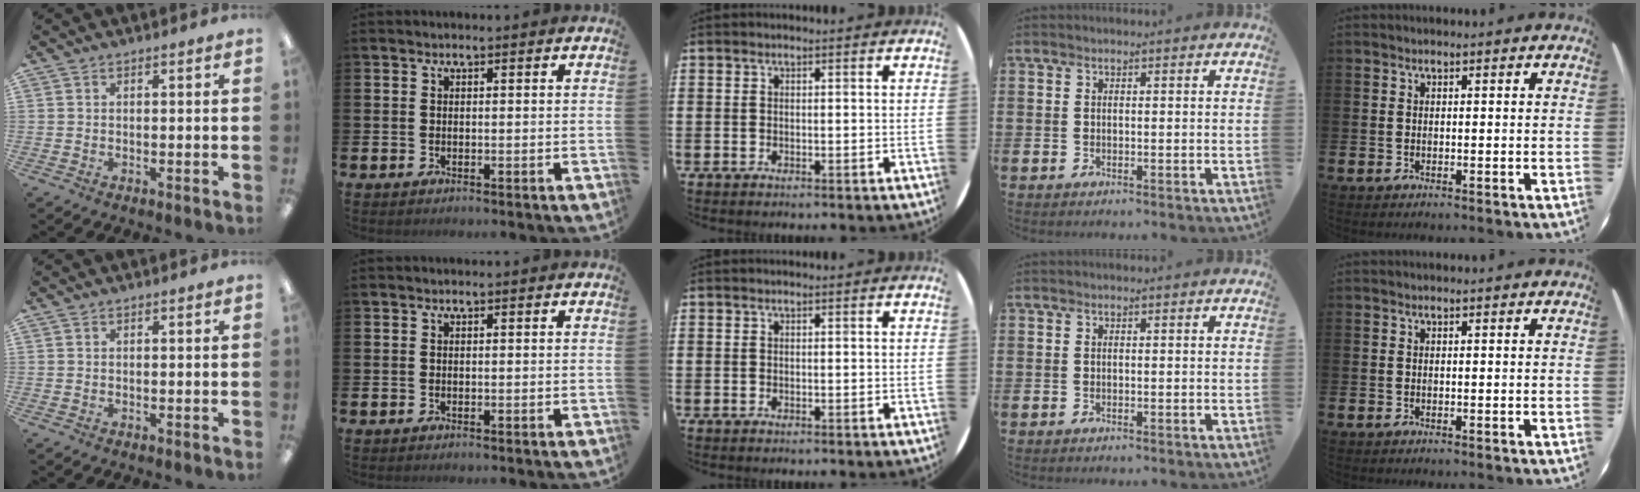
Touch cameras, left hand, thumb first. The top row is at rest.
{}